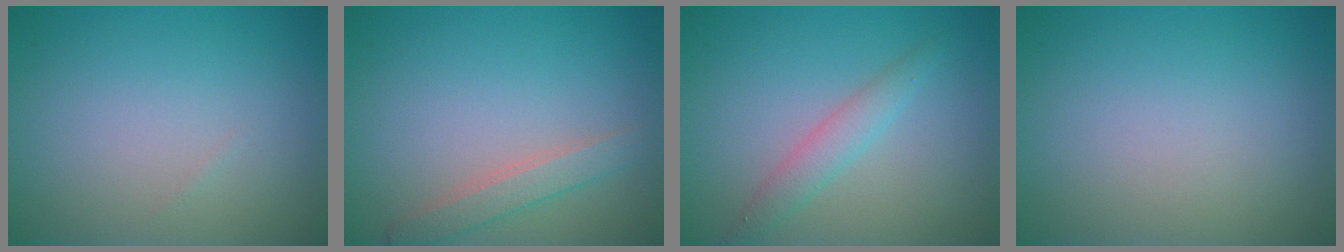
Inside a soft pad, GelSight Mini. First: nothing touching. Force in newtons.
{"total": 2.1, "press": 2.1, "slide": 0.1}
{"total": 2.2, "press": 2.2, "slide": 0.0}
{"total": 0.0}